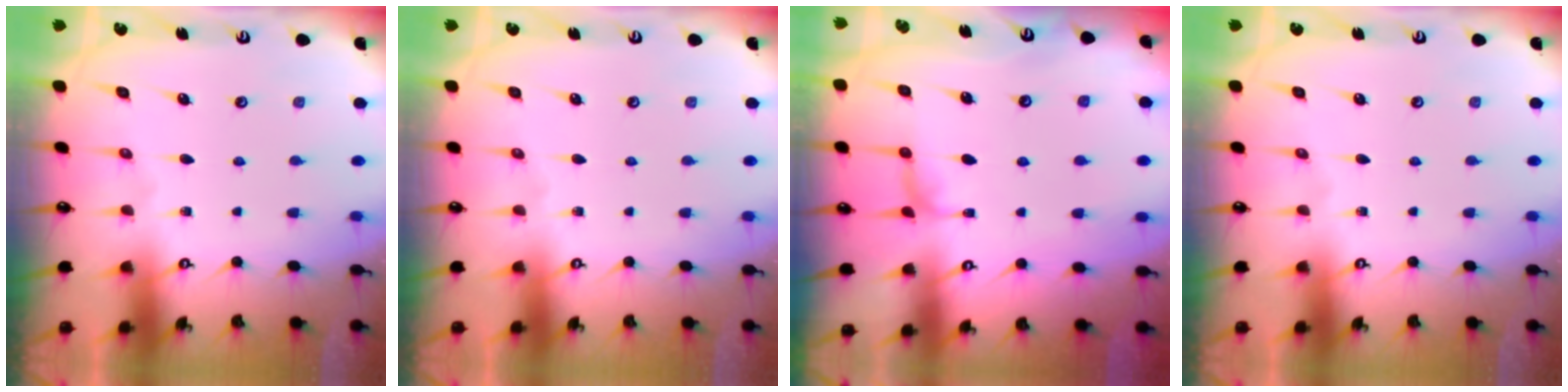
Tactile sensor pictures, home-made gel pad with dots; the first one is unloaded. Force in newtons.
{"total": 0.0}
{"total": 1.7, "press": 1.5, "slide": 0.8}
{"total": 0.0}